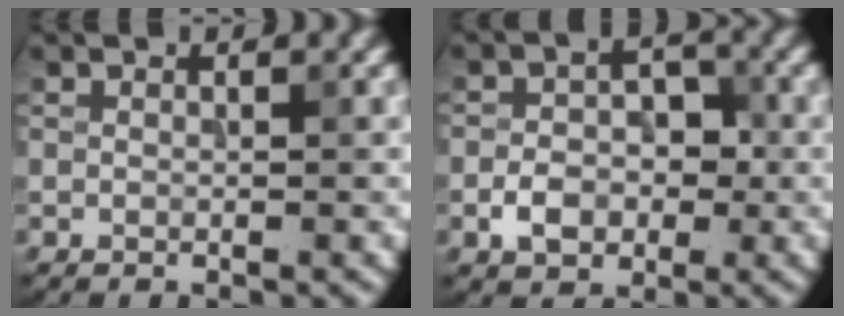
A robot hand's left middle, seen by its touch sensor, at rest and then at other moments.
{"total": 4.0, "force": [-1.2, 2.7, 2.6], "torque": [-0.035, 0.004, -0.023]}